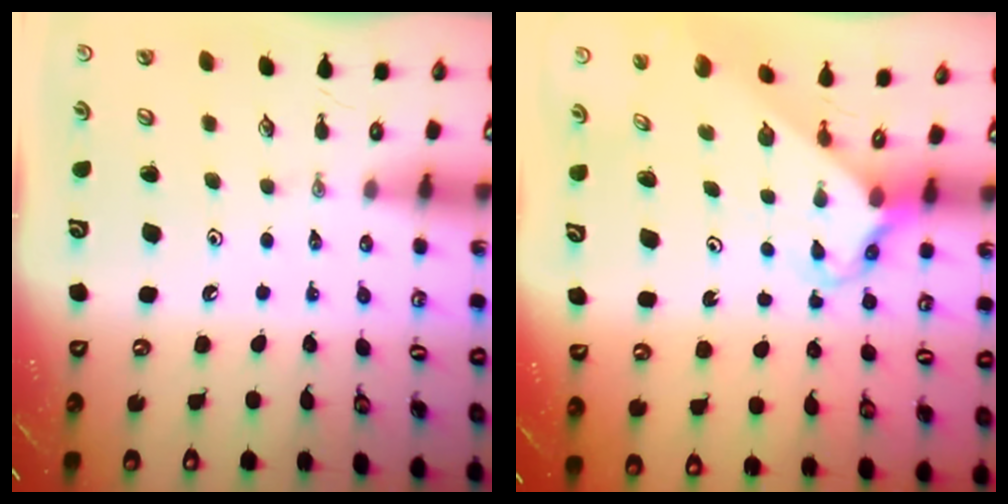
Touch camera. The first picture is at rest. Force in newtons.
{"total": 2.7, "press": 2.7, "slide": 0.2}